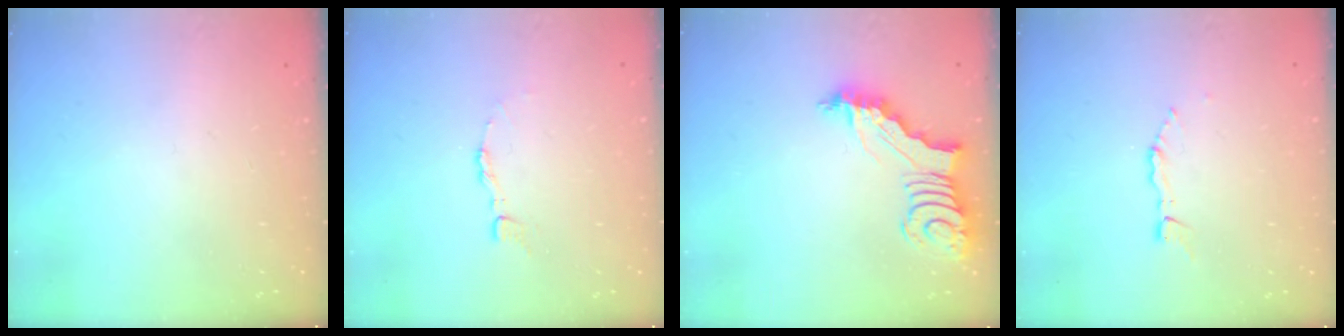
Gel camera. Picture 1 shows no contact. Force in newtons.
{"total": 2.9, "press": 2.9, "slide": 0.2}
{"total": 5.3, "press": 5.3, "slide": 0.5}
{"total": 2.0, "press": 2.0, "slide": 0.2}